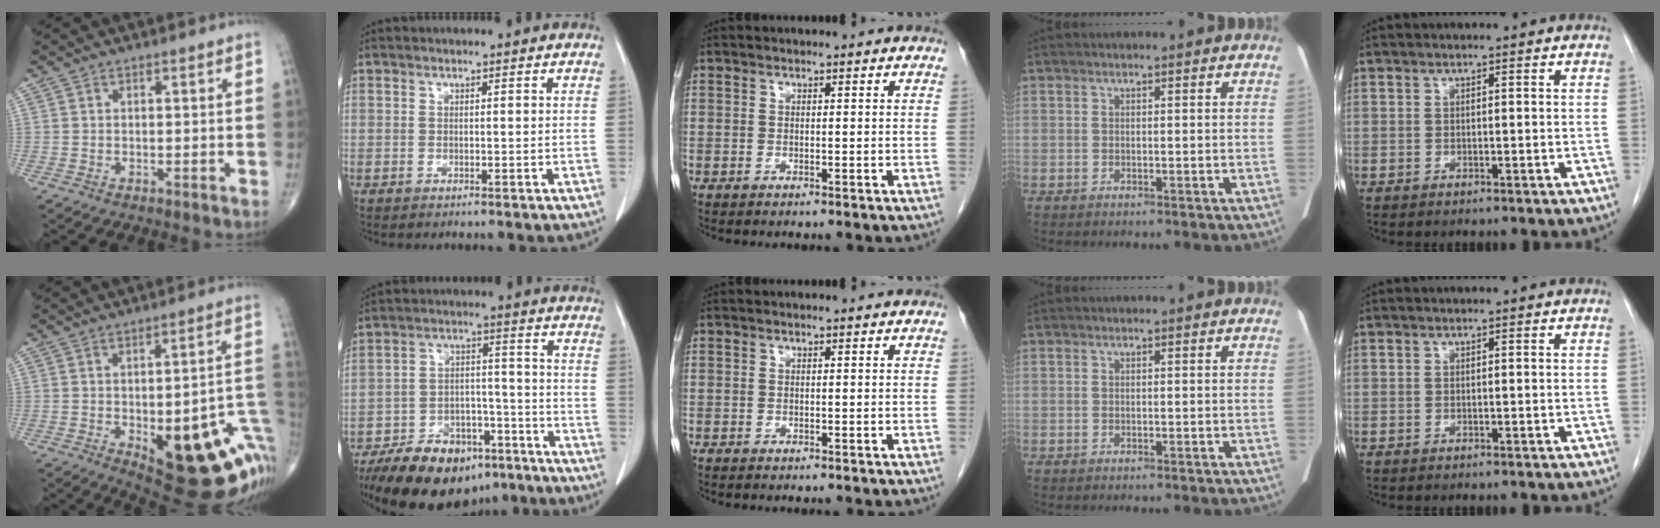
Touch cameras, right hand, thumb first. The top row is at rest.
{"thumb": {"total": 26.4, "force": [-7.1, 10.3, 23.2], "torque": [-0.216, 0.019, -0.064]}, "index": {"total": 17.3, "force": [-12.4, 8.3, 8.7], "torque": [-0.159, 0.014, -0.199]}}